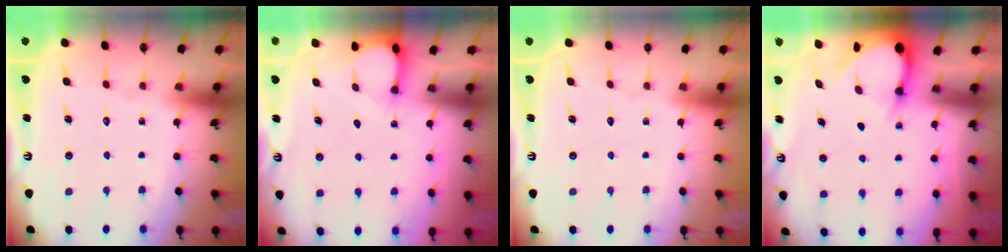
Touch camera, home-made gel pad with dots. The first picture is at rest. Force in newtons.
{"total": 3.1, "press": 3.1, "slide": 0.2}
{"total": 0.0}
{"total": 3.6, "press": 3.6, "slide": 0.2}